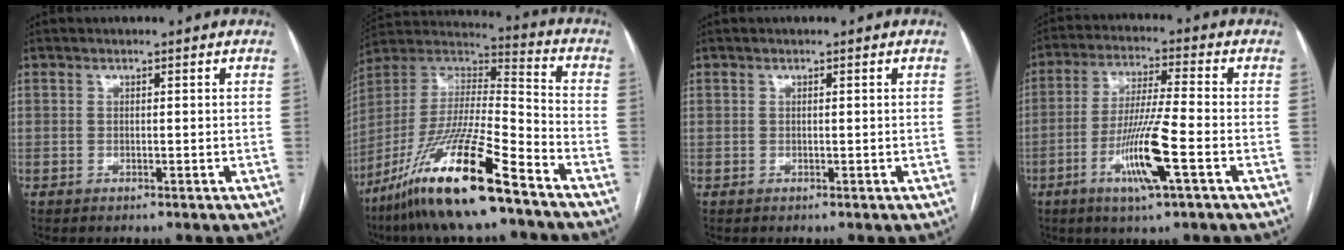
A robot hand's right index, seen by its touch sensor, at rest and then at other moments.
{"total": 21.3, "force": [-13.9, 1.7, 16.0], "torque": [-0.334, -0.038, -0.259]}
{"total": 0.0}
{"total": 10.7, "force": [-4.0, -0.2, 9.9], "torque": [-0.194, -0.013, -0.077]}